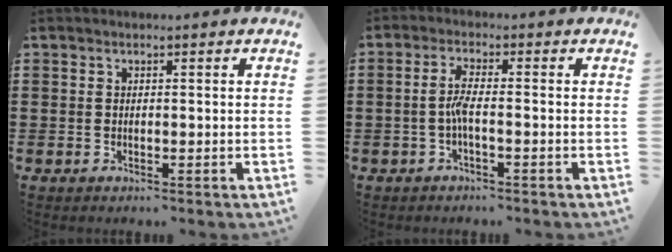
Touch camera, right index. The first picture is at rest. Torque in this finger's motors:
{"motor_torque": [0.70, -0.68, 0.30, 0.12]}